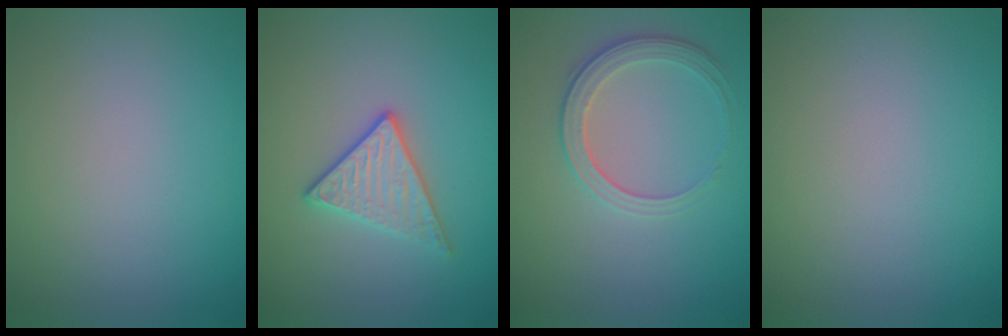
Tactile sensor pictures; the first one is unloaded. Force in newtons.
{"total": 2.8, "press": 2.6, "slide": 1.0}
{"total": 2.7, "press": 2.5, "slide": 1.2}
{"total": 0.0}